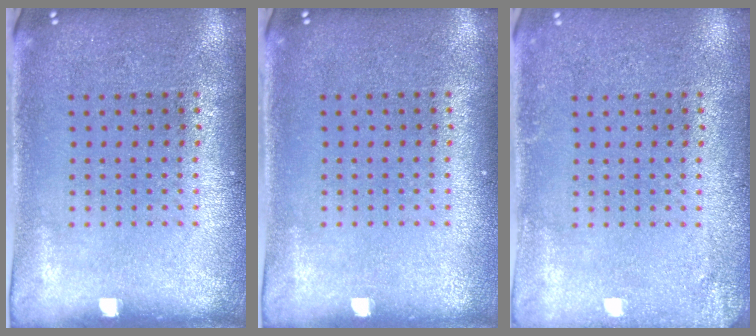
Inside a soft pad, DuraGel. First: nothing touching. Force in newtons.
{"total": 0.0}
{"total": 1.6, "press": 1.6, "slide": 0.2}